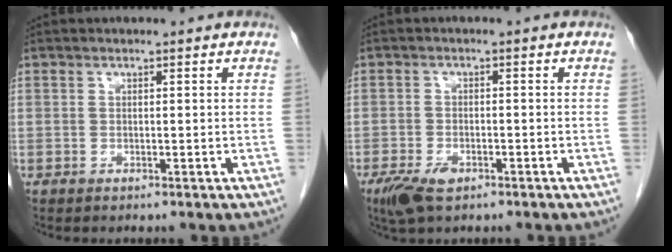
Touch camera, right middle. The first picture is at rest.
{"total": 4.7, "force": [-2.9, 2.0, 3.1], "torque": [-0.065, -0.006, -0.047]}